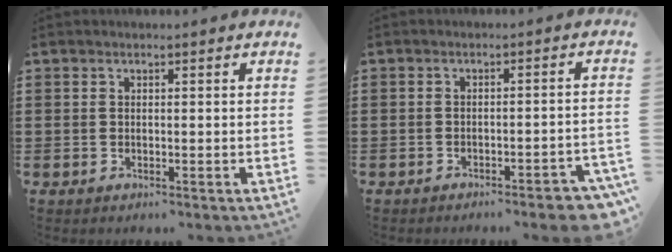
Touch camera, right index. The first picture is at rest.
{"total": 3.6, "force": [-3.0, 0.2, 2.0], "torque": [-0.033, -0.006, -0.057]}